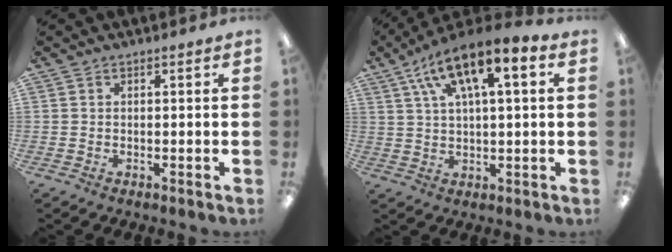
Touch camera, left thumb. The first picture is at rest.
{"total": 13.2, "force": [6.9, 4.6, 10.3], "torque": [-0.187, -0.017, 0.122]}